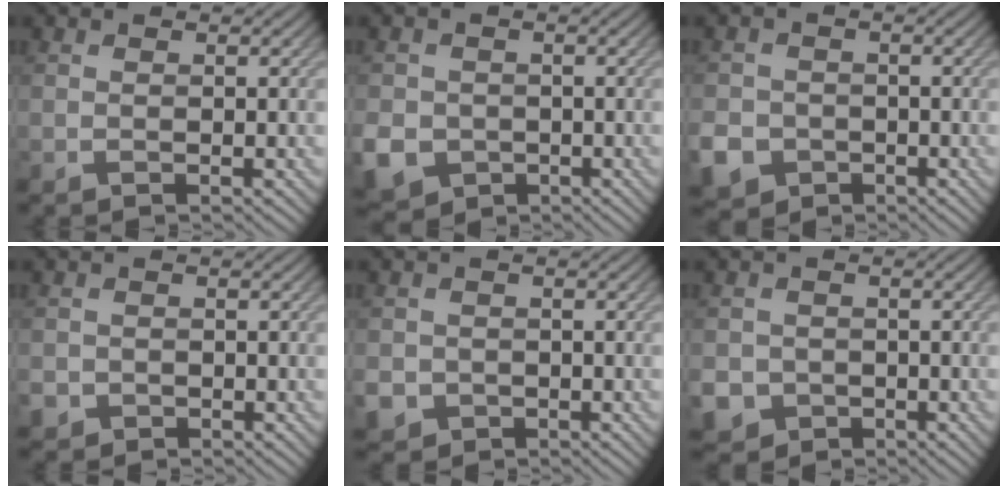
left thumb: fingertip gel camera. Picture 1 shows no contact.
{"total": 6.4, "force": [-2.1, 5.5, 2.5], "torque": [-0.078, -0.026, -0.045]}
{"total": 6.0, "force": [-2.6, 5.0, 1.9], "torque": [-0.054, -0.020, -0.058]}
{"total": 1.8, "force": [-0.8, 1.6, 0.3], "torque": [-0.005, -0.010, -0.018]}
{"total": 3.3, "force": [-1.3, 2.9, 0.9], "torque": [-0.025, -0.016, -0.027]}
{"total": 4.7, "force": [-1.8, 4.1, 1.3], "torque": [-0.036, -0.017, -0.040]}